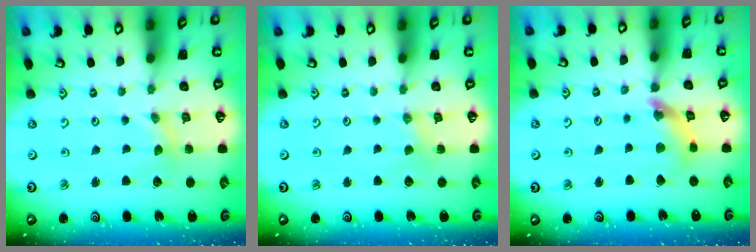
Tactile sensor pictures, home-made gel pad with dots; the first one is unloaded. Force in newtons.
{"total": 0.0}
{"total": 9.0, "press": 8.9, "slide": 1.0}